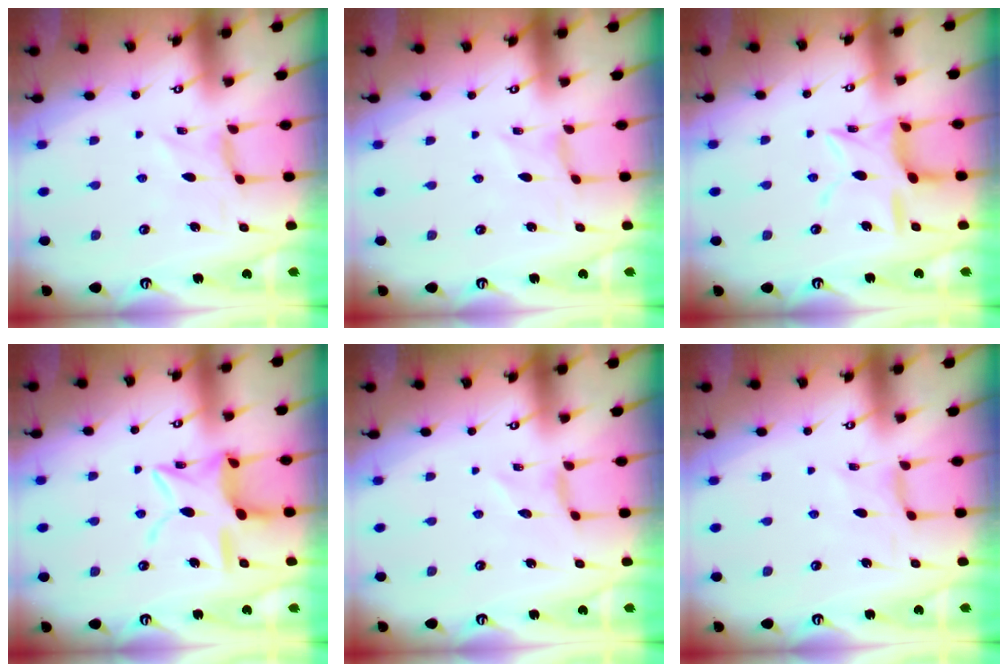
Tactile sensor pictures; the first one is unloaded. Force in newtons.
{"total": 0.0}
{"total": 11.7, "press": 11.7, "slide": 1.0}
{"total": 13.6, "press": 13.6, "slide": 1.0}
{"total": 0.0}
{"total": 2.1, "press": 2.1, "slide": 0.1}